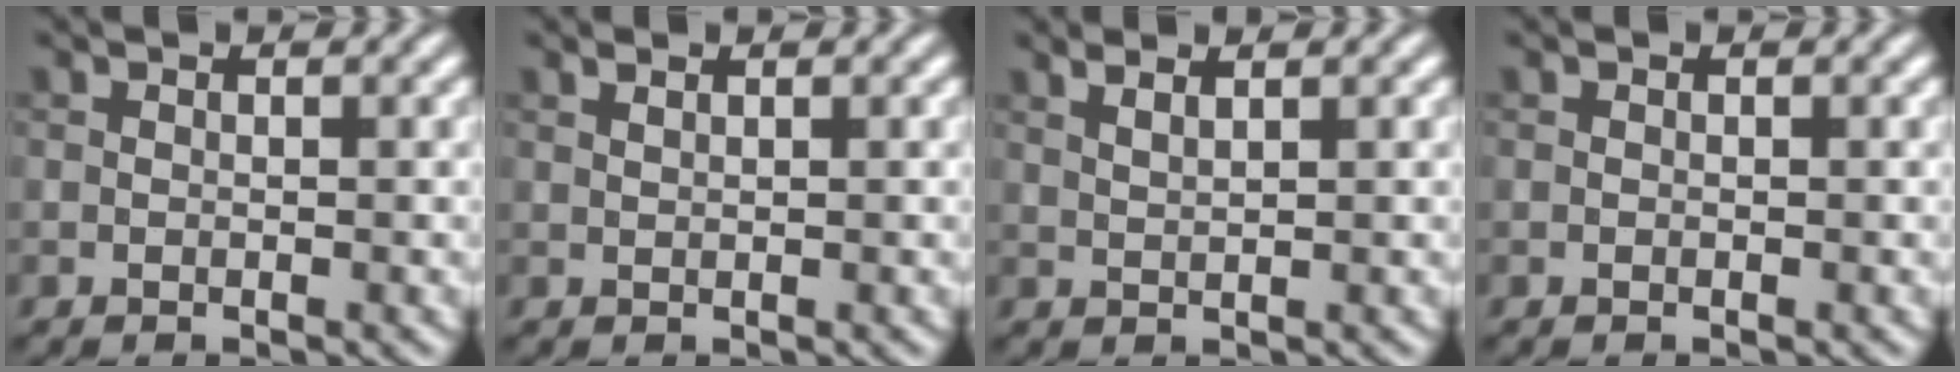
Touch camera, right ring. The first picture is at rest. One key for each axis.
{"total": 0.7, "fx": 0.6, "fy": 0.2, "fz": 0.3, "tx": -0.005, "ty": 0.001, "tz": 0.011}
{"total": 2.3, "fx": 1.6, "fy": 0.9, "fz": 1.4, "tx": -0.007, "ty": 0.006, "tz": 0.007}
{"total": 0.0}